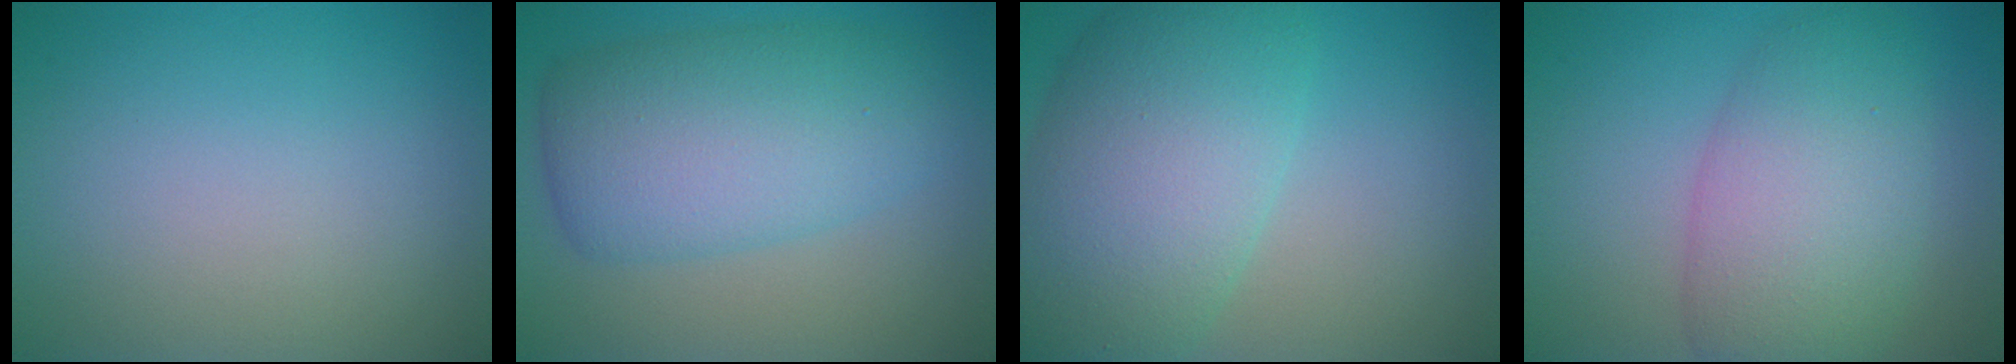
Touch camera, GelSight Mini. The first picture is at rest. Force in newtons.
{"total": 7.7, "press": 7.7, "slide": 0.1}
{"total": 9.9, "press": 9.9, "slide": 0.3}
{"total": 7.4, "press": 7.4, "slide": 0.3}